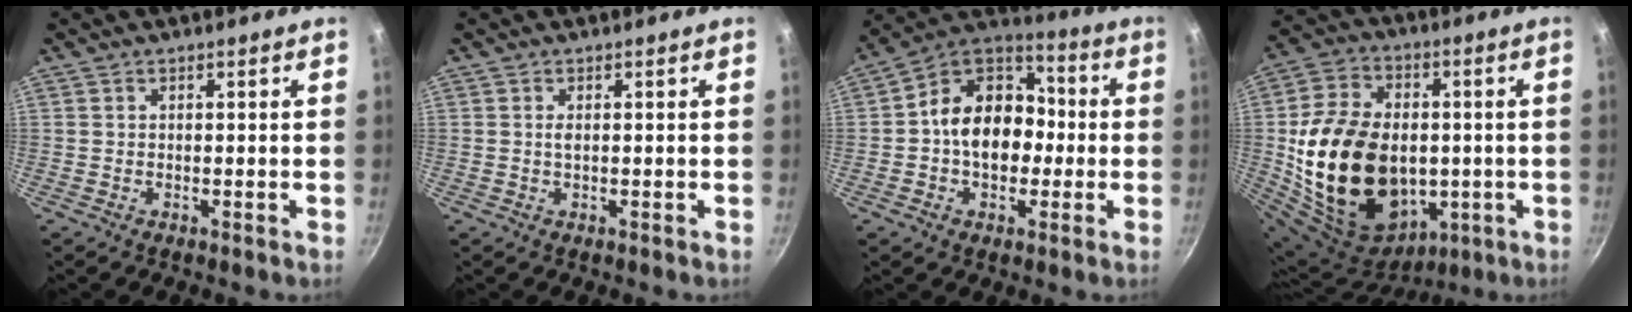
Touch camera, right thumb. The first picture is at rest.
{"total": 0.9, "force": [0.1, 0.4, 0.8], "torque": [-0.016, 0.001, 0.001]}
{"total": 15.2, "force": [-1.1, 11.5, 9.9], "torque": [-0.110, 0.043, -0.039]}
{"total": 26.3, "force": [-1.6, 18.8, 18.4], "torque": [-0.326, 0.016, -0.008]}